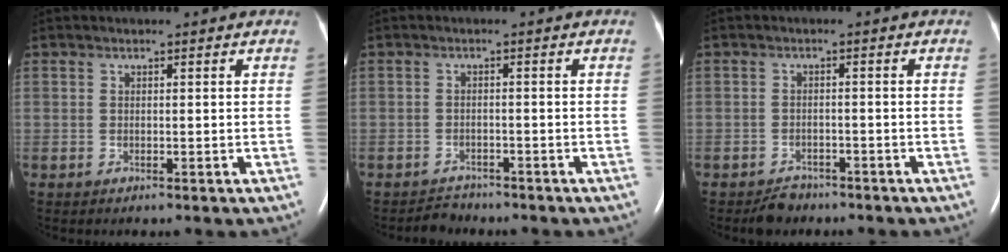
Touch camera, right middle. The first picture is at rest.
{"total": 2.0, "force": [-1.9, 0.6, -0.5], "torque": [0.001, -0.005, -0.030]}
{"total": 2.7, "force": [-2.3, 1.4, 0.4], "torque": [-0.017, 0.001, -0.034]}